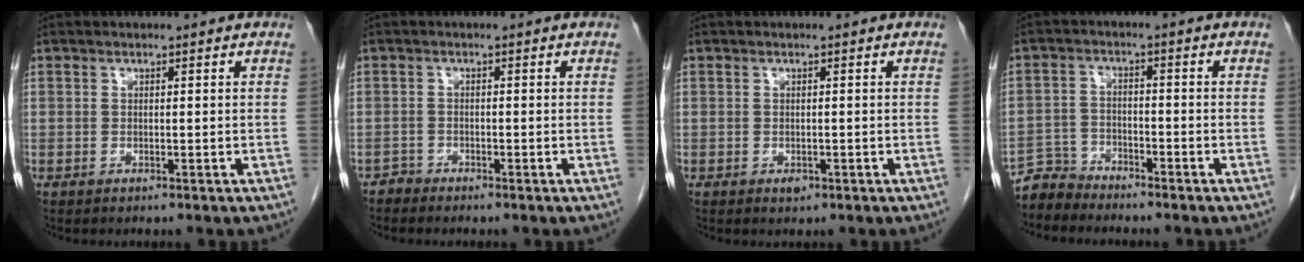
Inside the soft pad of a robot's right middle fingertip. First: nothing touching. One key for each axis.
{"total": 1.1, "fx": -1.0, "fy": 0.2, "fz": -0.4, "tx": 0.009, "ty": -0.002, "tz": -0.020}
{"total": 0.9, "fx": -0.5, "fy": 0.6, "fz": 0.6, "tx": -0.009, "ty": 0.000, "tz": -0.004}
{"total": 3.9, "fx": -3.8, "fy": 0.8, "fz": -0.8, "tx": 0.016, "ty": -0.007, "tz": -0.074}